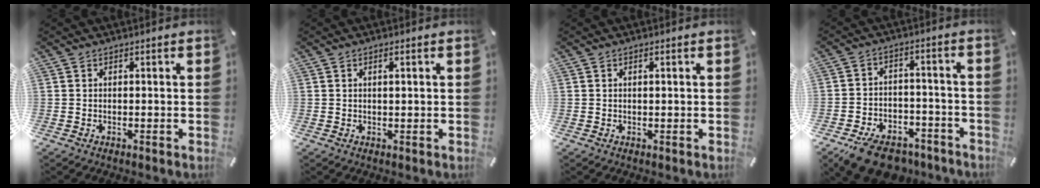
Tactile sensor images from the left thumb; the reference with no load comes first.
{"total": 1.3, "force": [0.4, 0.3, 1.2], "torque": [-0.025, 0.001, 0.006]}
{"total": 0.8, "force": [0.2, 0.2, 0.8], "torque": [-0.015, 0.001, 0.003]}
{"total": 10.0, "force": [-7.4, 5.5, 3.9], "torque": [-0.055, 0.054, -0.130]}